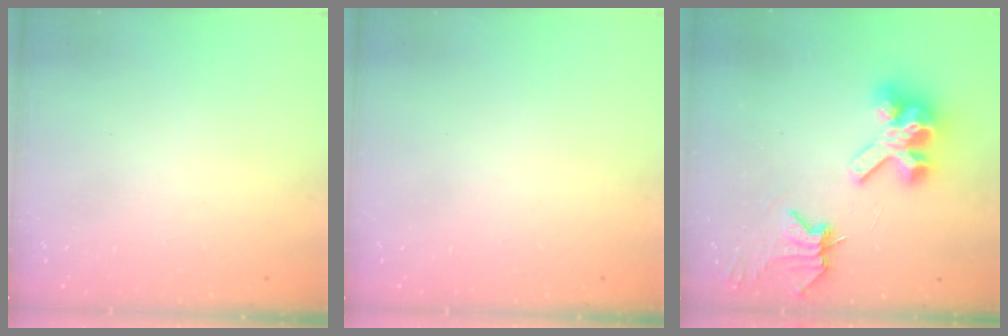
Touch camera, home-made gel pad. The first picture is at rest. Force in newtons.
{"total": 0.0}
{"total": 9.9, "press": 9.8, "slide": 1.1}